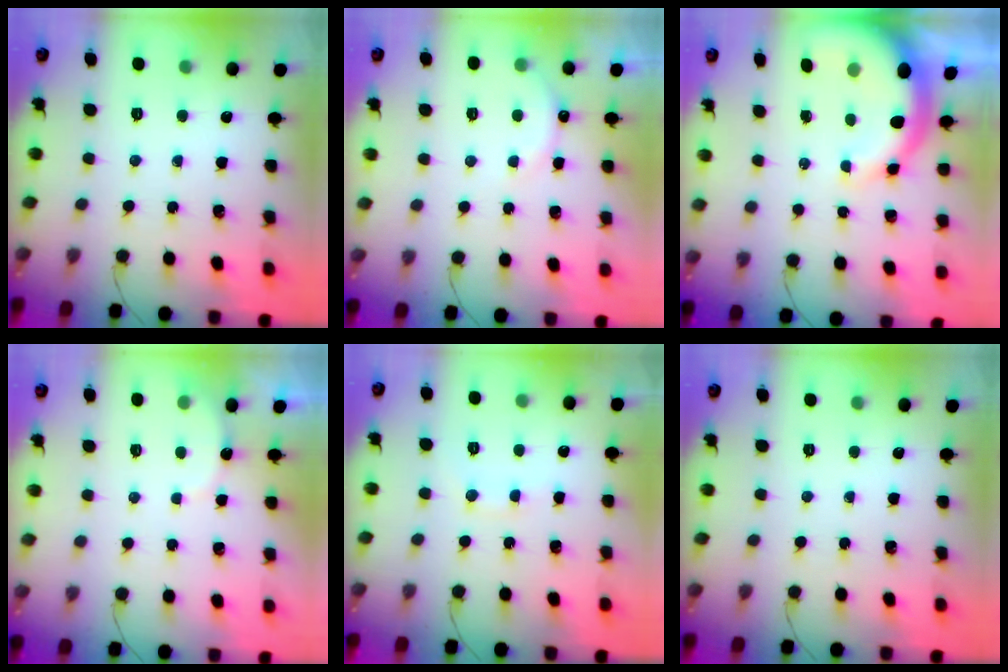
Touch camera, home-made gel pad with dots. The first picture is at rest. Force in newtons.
{"total": 7.2, "press": 7.2, "slide": 1.0}
{"total": 11.2, "press": 11.0, "slide": 2.0}
{"total": 3.0, "press": 2.9, "slide": 0.8}
{"total": 6.4, "press": 6.2, "slide": 1.4}
{"total": 0.0}